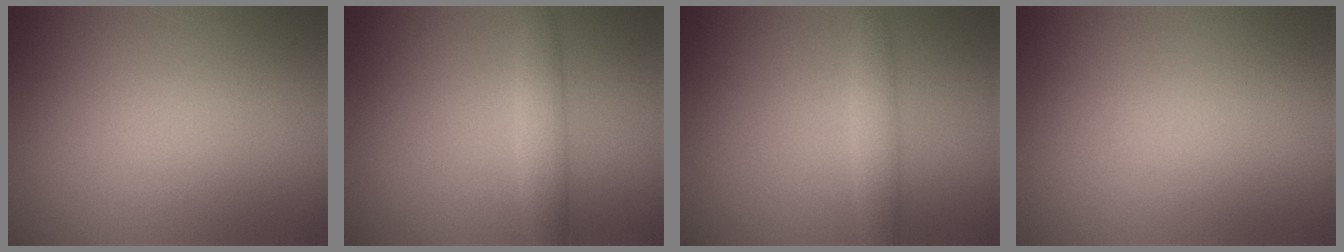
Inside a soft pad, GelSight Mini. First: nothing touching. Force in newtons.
{"total": 2.5, "press": 2.5, "slide": 0.0}
{"total": 2.1, "press": 2.1, "slide": 0.1}
{"total": 0.0}